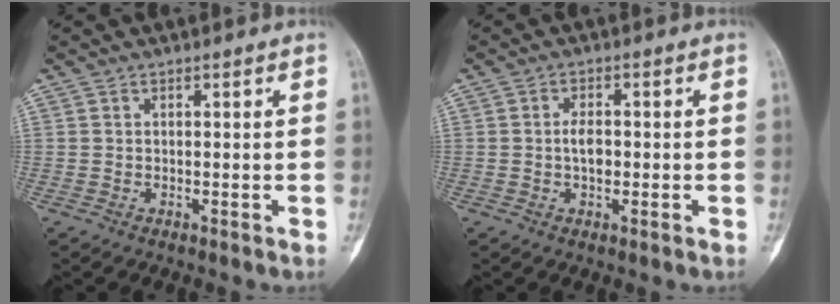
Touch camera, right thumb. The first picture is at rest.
{"total": 3.4, "force": [-0.3, 1.8, 2.9], "torque": [-0.048, 0.003, -0.009]}